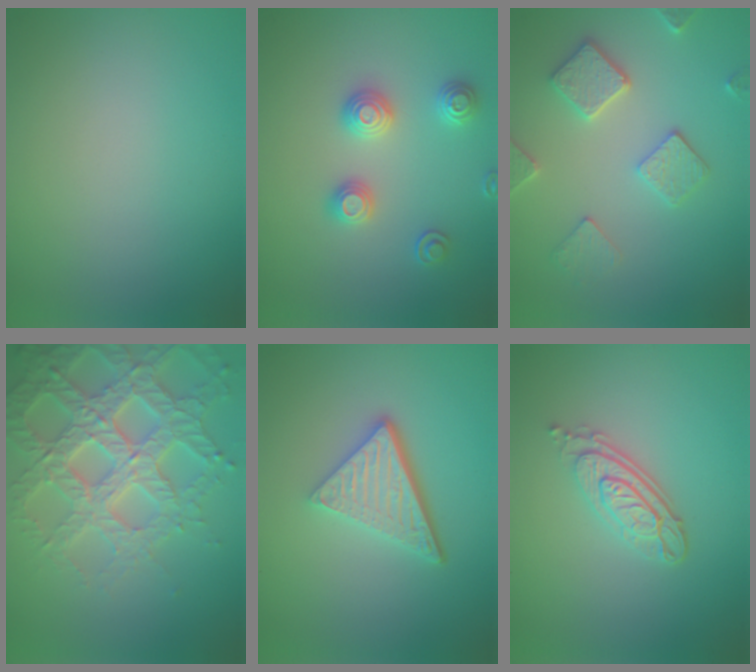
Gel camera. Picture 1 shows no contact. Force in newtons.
{"total": 2.8, "press": 2.7, "slide": 0.8}
{"total": 3.7, "press": 3.6, "slide": 0.8}
{"total": 7.0, "press": 6.7, "slide": 1.8}
{"total": 5.2, "press": 3.5, "slide": 3.8}
{"total": 3.8, "press": 2.9, "slide": 2.6}